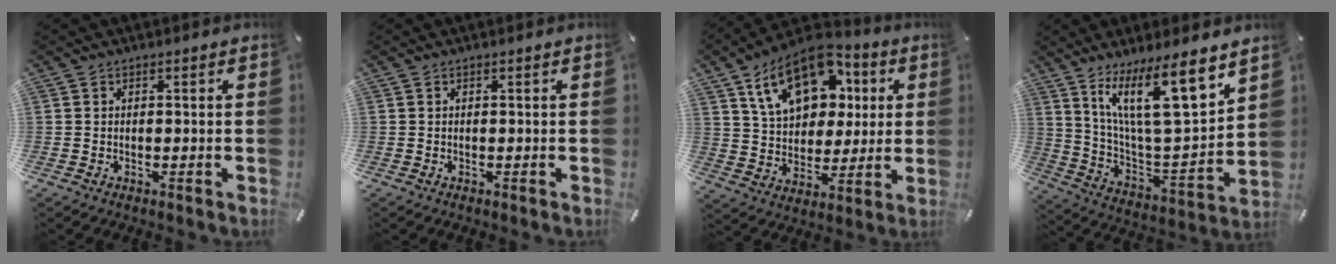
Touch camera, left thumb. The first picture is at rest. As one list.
[{"total": 0.0}, {"total": 18.1, "force": [8.7, 12.1, 10.2], "torque": [-0.176, -0.025, 0.161]}, {"total": 18.4, "force": [12.2, 4.9, 12.8], "torque": [-0.220, -0.079, 0.201]}]